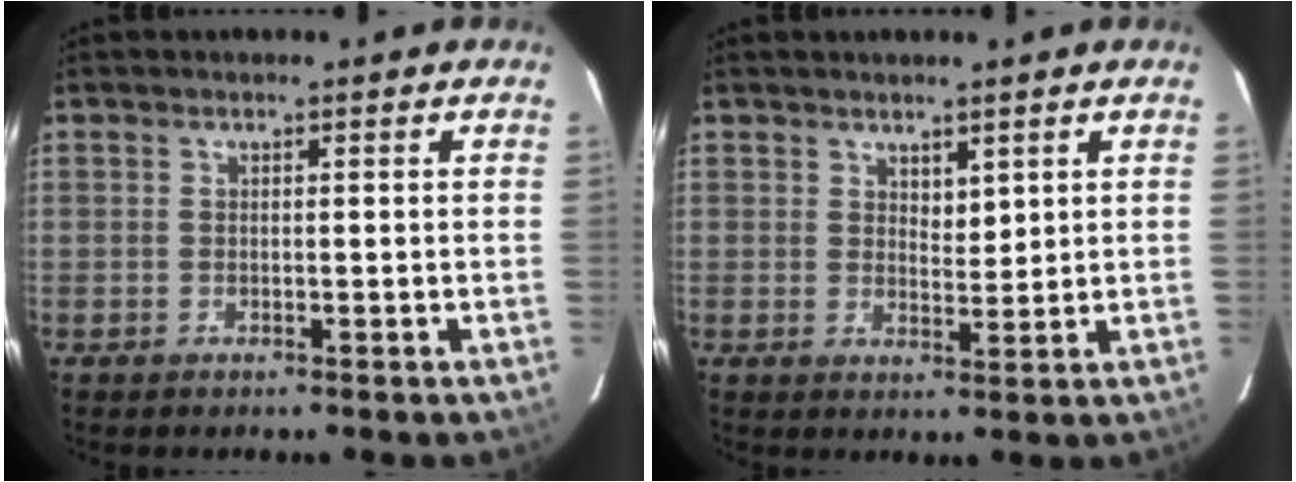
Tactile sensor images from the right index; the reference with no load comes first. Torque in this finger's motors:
{"motor_torque": [-0.08, -0.02, 0.01, 0.00]}